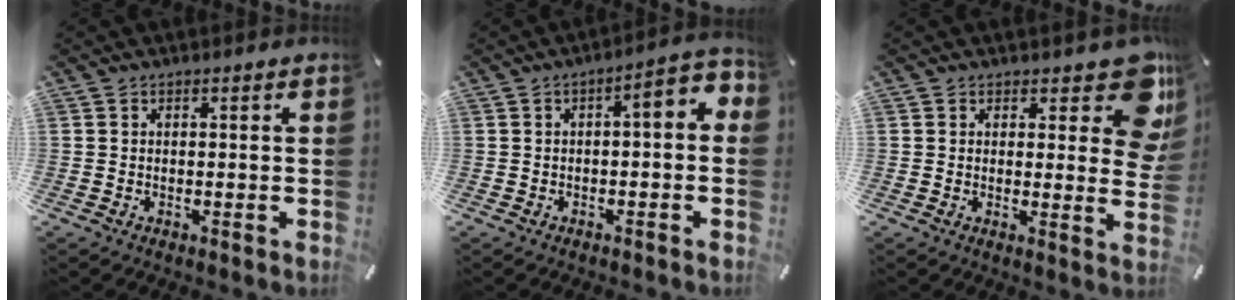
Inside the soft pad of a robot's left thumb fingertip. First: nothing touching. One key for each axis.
{"total": 5.1, "fx": -0.6, "fy": 1.9, "fz": 4.6, "tx": -0.061, "ty": -0.008, "tz": -0.017}
{"total": 12.1, "fx": 6.7, "fy": 5.4, "fz": 8.5, "tx": -0.080, "ty": -0.054, "tz": 0.113}